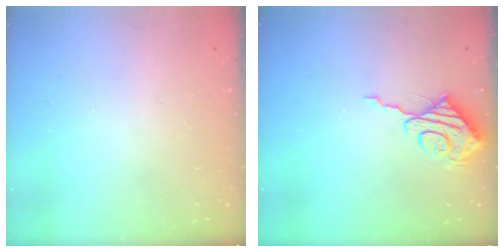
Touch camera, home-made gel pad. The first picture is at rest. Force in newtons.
{"total": 9.7, "press": 9.6, "slide": 0.8}